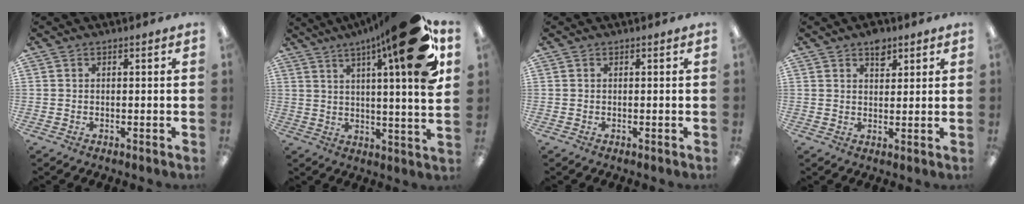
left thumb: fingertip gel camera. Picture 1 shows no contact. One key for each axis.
{"total": 23.3, "fx": 12.2, "fy": 3.9, "fz": 19.5, "tx": -0.274, "ty": -0.065, "tz": 0.178}
{"total": 0.0}
{"total": 4.5, "fx": 2.9, "fy": 2.7, "fz": 2.1, "tx": -0.008, "ty": -0.013, "tz": 0.046}